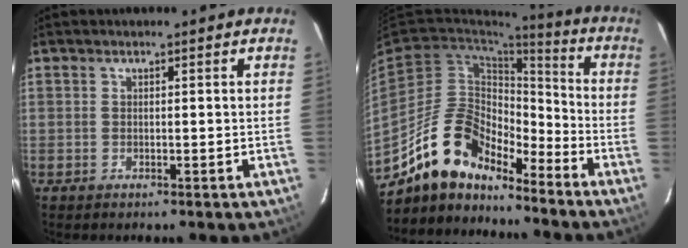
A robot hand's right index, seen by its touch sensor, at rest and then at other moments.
{"total": 14.8, "force": [-12.3, 5.9, 5.8], "torque": [-0.119, 0.019, -0.225]}